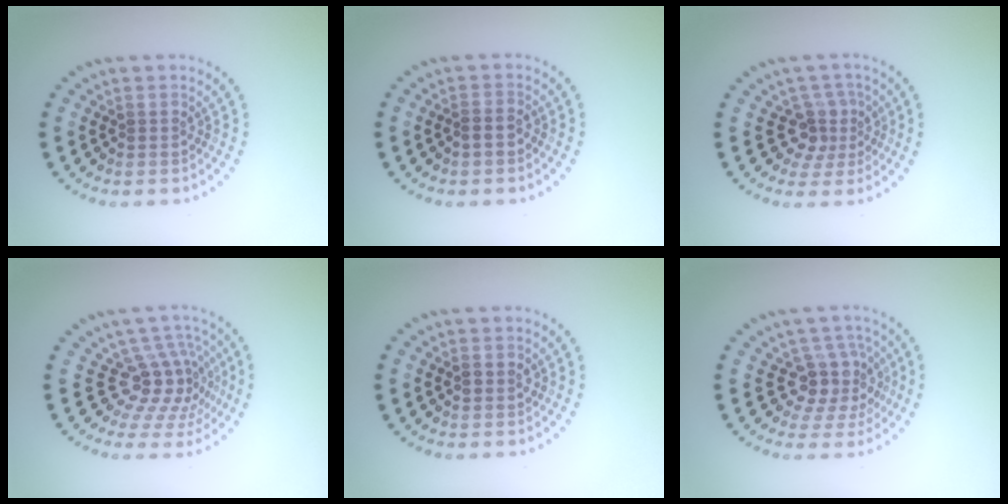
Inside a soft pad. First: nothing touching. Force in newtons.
{"total": 0.8, "press": 0.7, "slide": 0.5}
{"total": 3.1, "press": 2.2, "slide": 2.1}
{"total": 4.5, "press": 3.1, "slide": 3.3}
{"total": 1.2, "press": 1.2, "slide": 0.1}
{"total": 3.9, "press": 3.1, "slide": 2.4}